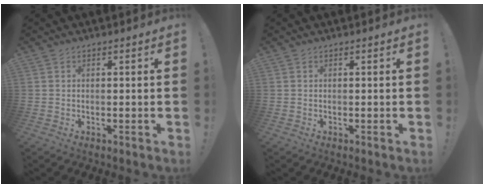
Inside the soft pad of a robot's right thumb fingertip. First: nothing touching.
{"total": 0.0}